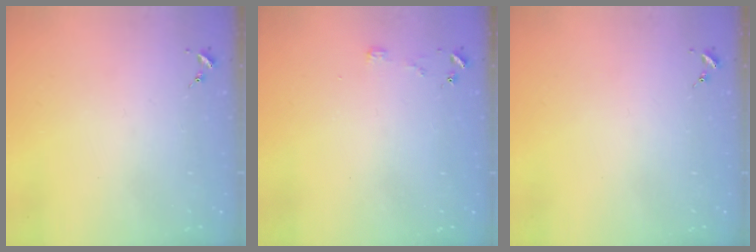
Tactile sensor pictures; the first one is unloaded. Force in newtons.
{"total": 2.8, "press": 2.8, "slide": 0.2}
{"total": 0.0}